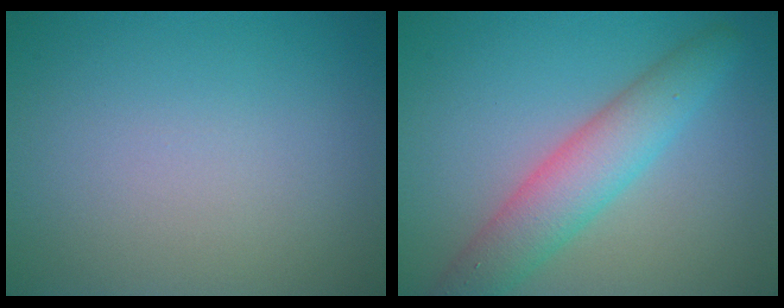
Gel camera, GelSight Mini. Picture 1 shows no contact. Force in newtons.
{"total": 5.1, "press": 5.1, "slide": 0.3}